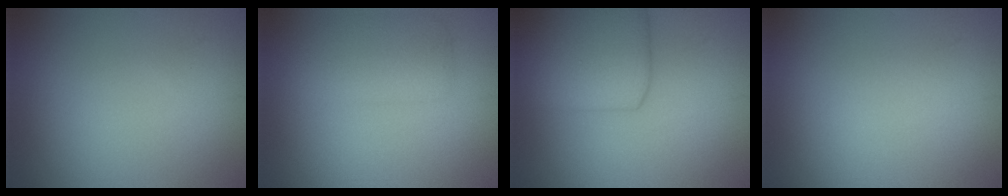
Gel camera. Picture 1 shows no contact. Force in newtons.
{"total": 3.1, "press": 3.0, "slide": 0.1}
{"total": 6.6, "press": 6.6, "slide": 0.4}
{"total": 0.0}